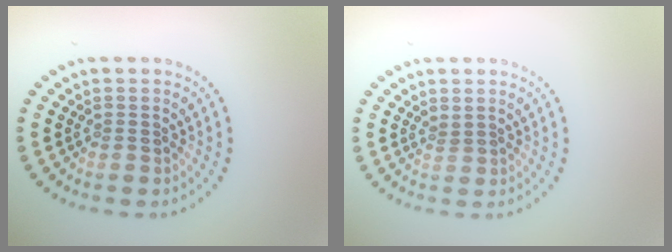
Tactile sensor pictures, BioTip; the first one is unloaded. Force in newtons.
{"total": 0.6, "press": 0.2, "slide": 0.6}